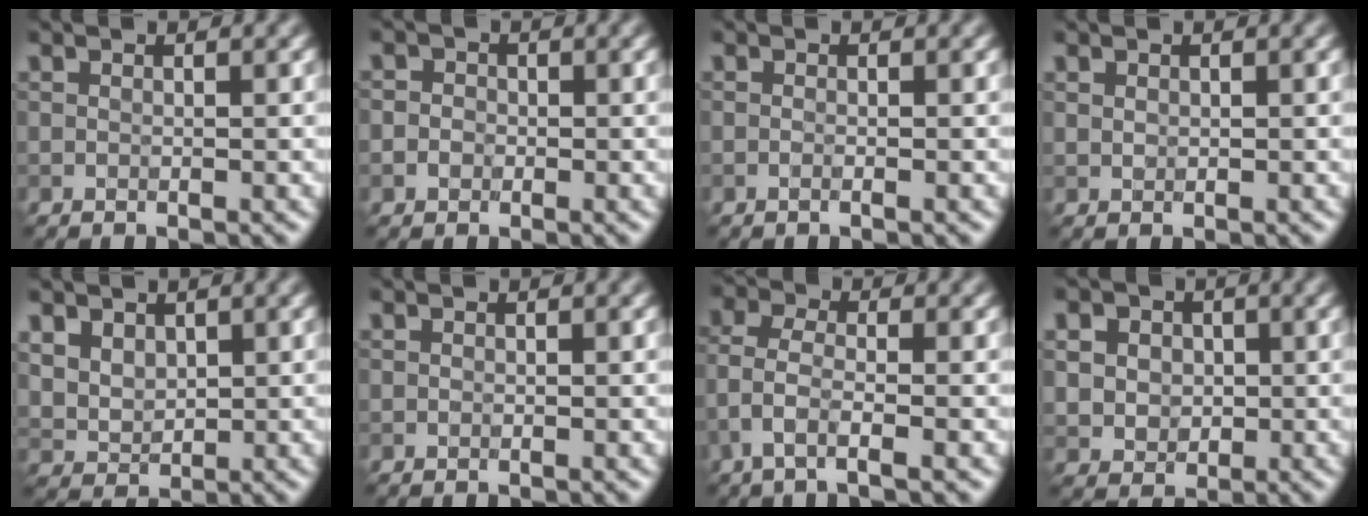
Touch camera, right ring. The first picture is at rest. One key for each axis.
{"total": 2.0, "fx": 0.1, "fy": 1.8, "fz": 0.9, "tx": 0.005, "ty": 0.009, "tz": -0.017}
{"total": 0.5, "fx": -0.2, "fy": 0.1, "fz": 0.5, "tx": -0.009, "ty": -0.006, "tz": -0.005}
{"total": 0.6, "fx": 0.2, "fy": 0.4, "fz": 0.3, "tx": -0.006, "ty": -0.001, "tz": 0.007}
{"total": 3.6, "fx": 1.8, "fy": 2.6, "fz": 1.7, "tx": -0.052, "ty": 0.000, "tz": 0.047}
{"total": 0.0}
{"total": 3.2, "fx": -1.5, "fy": 1.0, "fz": 2.6, "tx": -0.061, "ty": 0.001, "tz": -0.040}
{"total": 6.0, "fx": 2.0, "fy": 4.9, "fz": 2.9, "tx": -0.058, "ty": 0.020, "tz": 0.019}